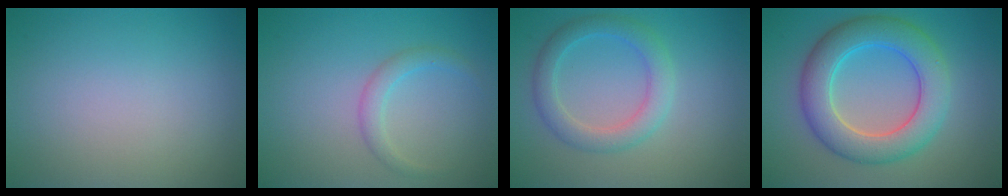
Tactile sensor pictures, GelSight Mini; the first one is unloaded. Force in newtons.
{"total": 1.7, "press": 1.7, "slide": 0.1}
{"total": 2.2, "press": 2.2, "slide": 0.3}
{"total": 7.0, "press": 7.0, "slide": 0.3}